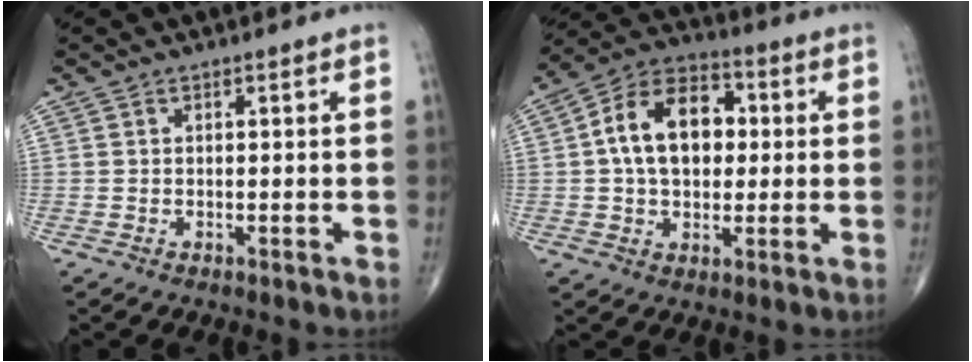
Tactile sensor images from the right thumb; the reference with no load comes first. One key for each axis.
{"total": 14.7, "fx": 1.6, "fy": 9.8, "fz": 10.9, "tx": -0.157, "ty": 0.023, "tz": 0.017}